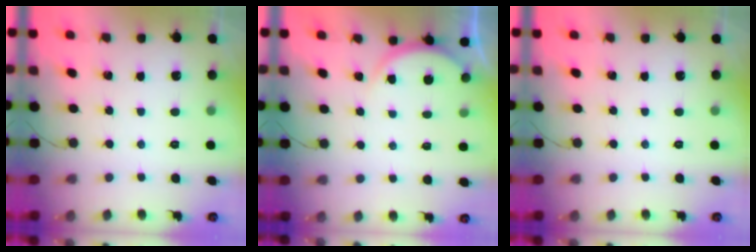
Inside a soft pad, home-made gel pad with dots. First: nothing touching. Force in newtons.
{"total": 3.4, "press": 3.3, "slide": 0.5}
{"total": 0.0}